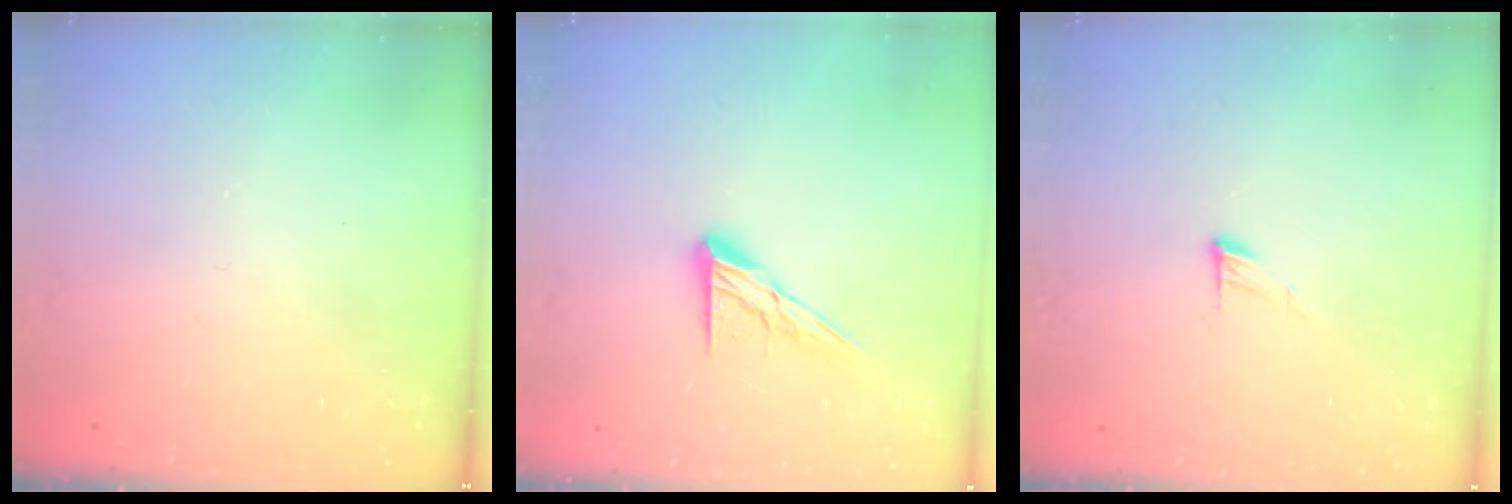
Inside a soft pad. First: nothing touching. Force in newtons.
{"total": 9.8, "press": 9.8, "slide": 0.5}
{"total": 5.2, "press": 5.2, "slide": 0.5}